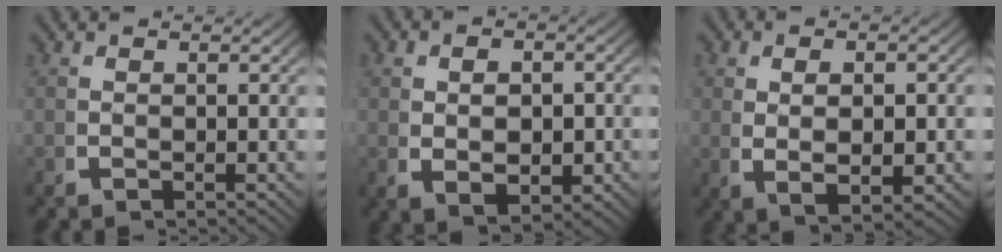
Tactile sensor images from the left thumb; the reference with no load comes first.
{"total": 5.0, "force": [-0.4, 3.5, 3.6], "torque": [-0.065, -0.024, 0.009]}
{"total": 4.8, "force": [0.0, 2.4, 4.1], "torque": [-0.083, -0.014, 0.015]}